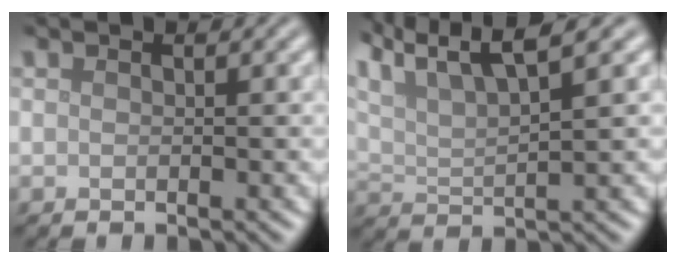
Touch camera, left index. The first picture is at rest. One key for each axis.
{"total": 8.3, "fx": 6.2, "fy": 2.2, "fz": 5.1, "tx": -0.098, "ty": 0.025, "tz": 0.098}